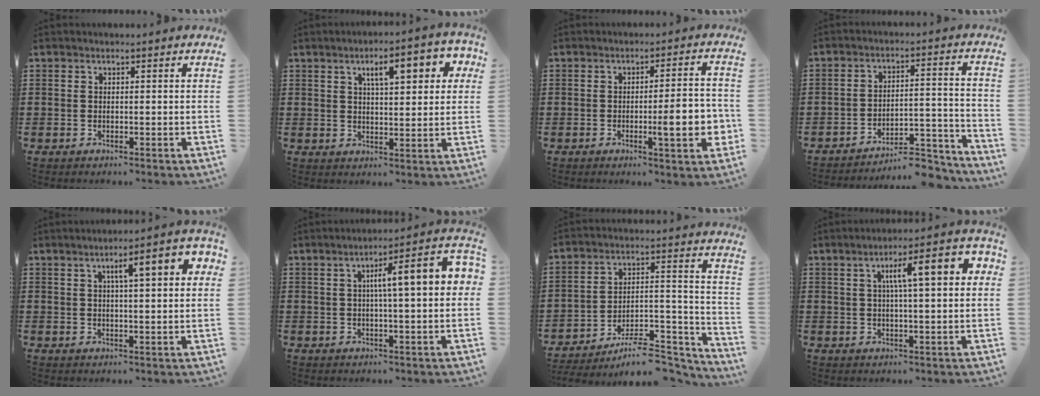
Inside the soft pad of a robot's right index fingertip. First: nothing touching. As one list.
[{"total": 7.1, "force": [3.0, 2.3, 6.0], "torque": [-0.100, 0.001, 0.043]}, {"total": 7.8, "force": [-1.6, 1.3, 7.6], "torque": [-0.105, -0.011, -0.026]}, {"total": 7.1, "force": [-6.7, 1.1, 2.1], "torque": [-0.027, 0.017, -0.129]}, {"total": 6.9, "force": [2.4, 1.6, 6.3], "torque": [-0.104, -0.001, 0.031]}, {"total": 8.1, "force": [1.1, 1.1, 8.0], "torque": [-0.135, -0.004, 0.007]}, {"total": 9.1, "force": [-7.6, 2.7, 4.1], "torque": [-0.049, 0.026, -0.141]}, {"total": 8.9, "force": [2.3, 1.9, 8.4], "torque": [-0.142, 0.000, 0.028]}]